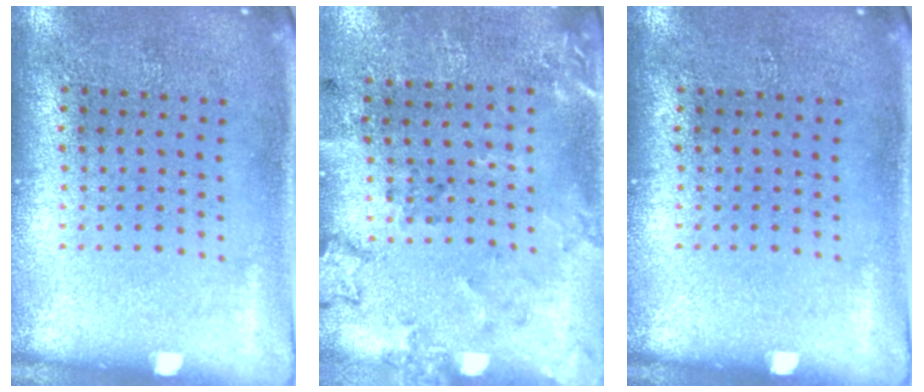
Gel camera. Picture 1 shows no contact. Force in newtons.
{"total": 2.0, "press": 1.4, "slide": 1.4}
{"total": 0.0}